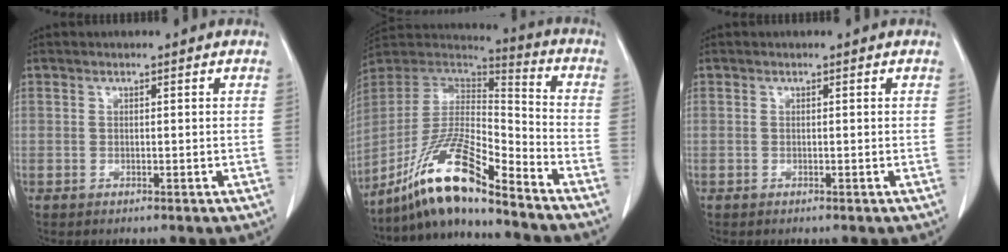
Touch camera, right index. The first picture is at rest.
{"total": 15.6, "force": [-12.2, 1.2, 9.7], "torque": [-0.184, 0.005, -0.226]}
{"total": 0.0}